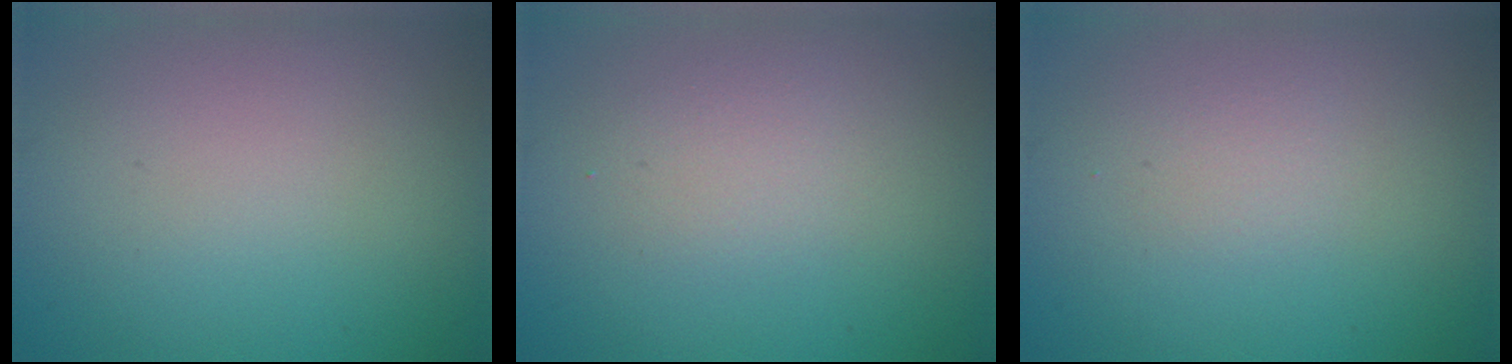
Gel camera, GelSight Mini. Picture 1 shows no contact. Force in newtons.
{"total": 1.6, "press": 1.6, "slide": 0.1}
{"total": 0.9, "press": 0.9, "slide": 0.1}